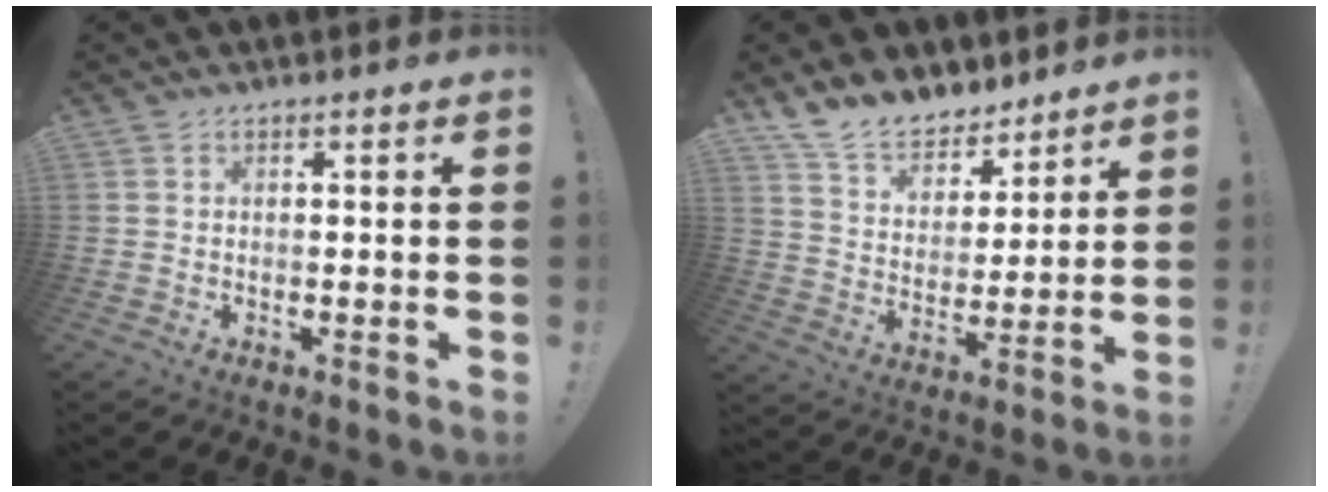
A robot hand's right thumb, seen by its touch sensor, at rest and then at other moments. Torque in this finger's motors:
{"motor_torque": [0.04, 2.48, 0.70, 0.65, 0.01]}